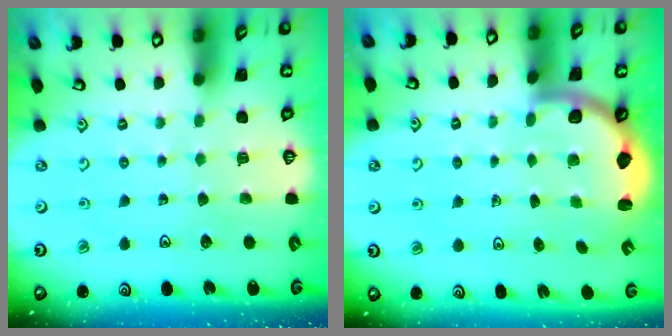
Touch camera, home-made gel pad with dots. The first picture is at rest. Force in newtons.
{"total": 2.6, "press": 2.5, "slide": 0.6}